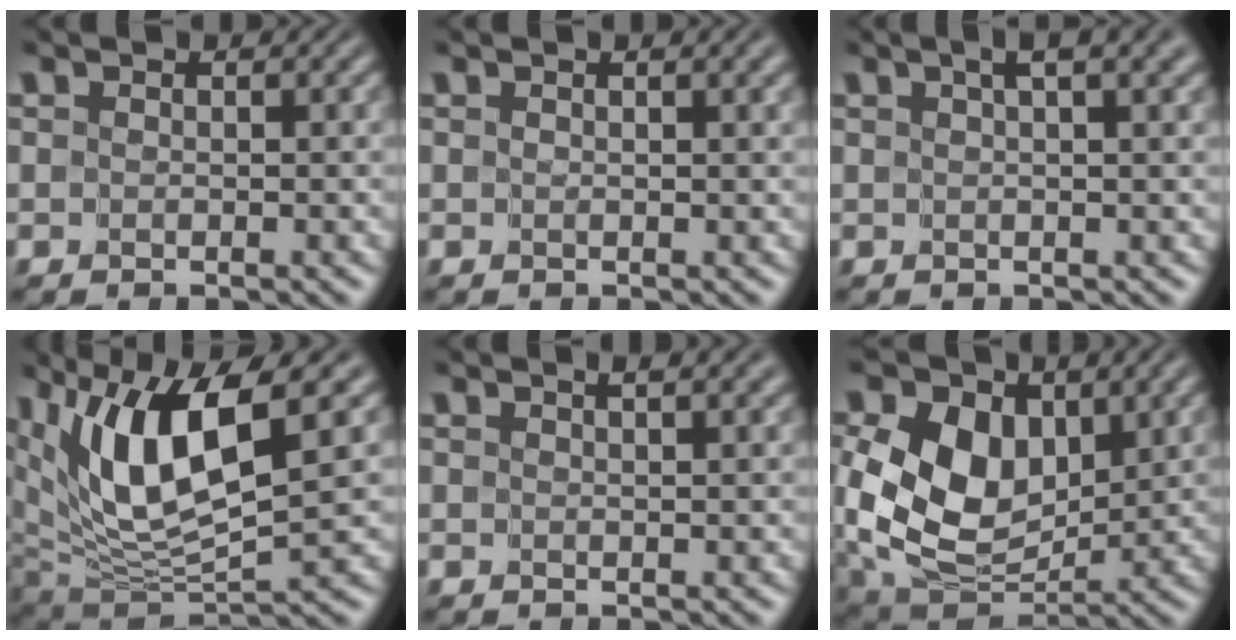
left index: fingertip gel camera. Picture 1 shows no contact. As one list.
[{"total": 2.8, "force": [1.5, 0.9, 2.2], "torque": [-0.019, 0.003, 0.010]}, {"total": 4.2, "force": [2.6, 1.1, 3.1], "torque": [-0.035, 0.007, 0.026]}, {"total": 9.4, "force": [3.3, 3.4, 8.2], "torque": [-0.151, -0.009, 0.060]}, {"total": 4.4, "force": [2.8, 1.8, 2.9], "torque": [-0.013, 0.019, 0.014]}, {"total": 11.1, "force": [2.1, 7.7, 7.6], "torque": [-0.173, -0.014, 0.041]}]